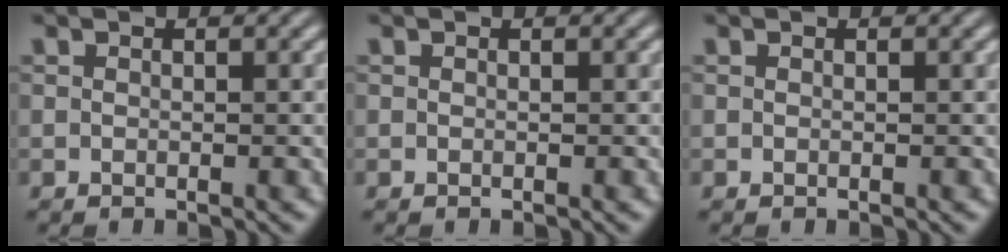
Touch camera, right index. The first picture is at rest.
{"total": 0.0}
{"total": 0.0}